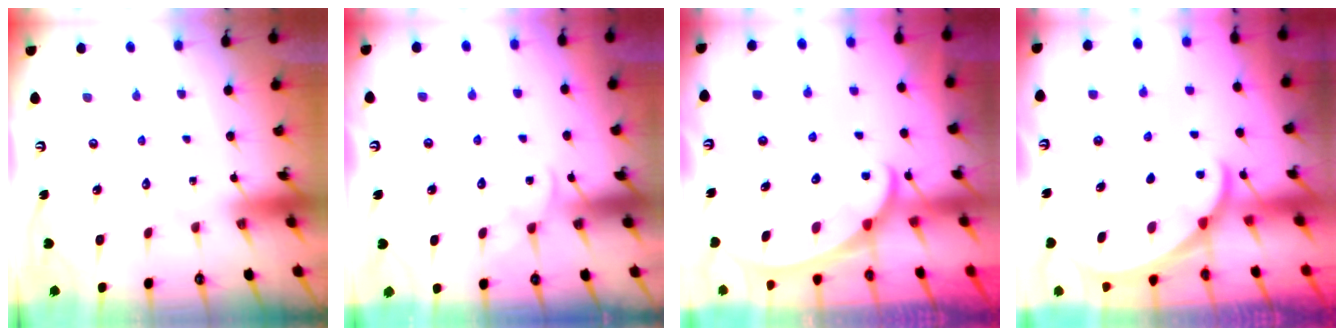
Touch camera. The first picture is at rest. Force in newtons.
{"total": 3.5, "press": 3.5, "slide": 0.3}
{"total": 2.5, "press": 2.4, "slide": 0.4}
{"total": 1.2, "press": 1.2, "slide": 0.0}